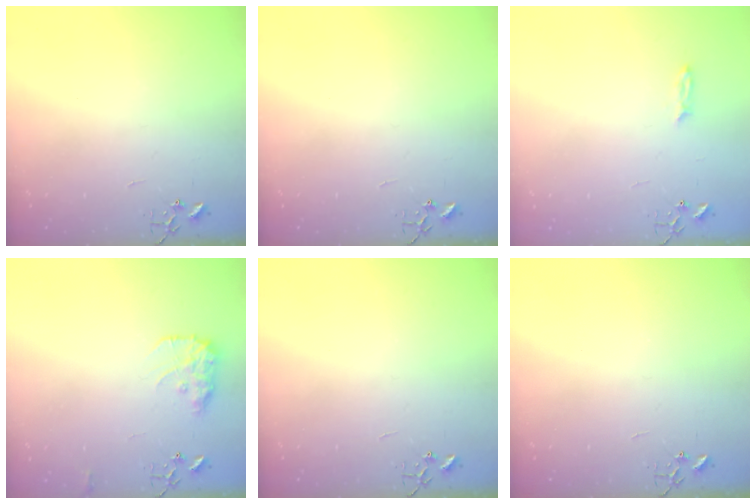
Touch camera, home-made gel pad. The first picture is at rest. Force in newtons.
{"total": 0.0}
{"total": 3.2, "press": 3.2, "slide": 0.4}
{"total": 10.8, "press": 10.8, "slide": 0.4}
{"total": 0.0}
{"total": 0.0}